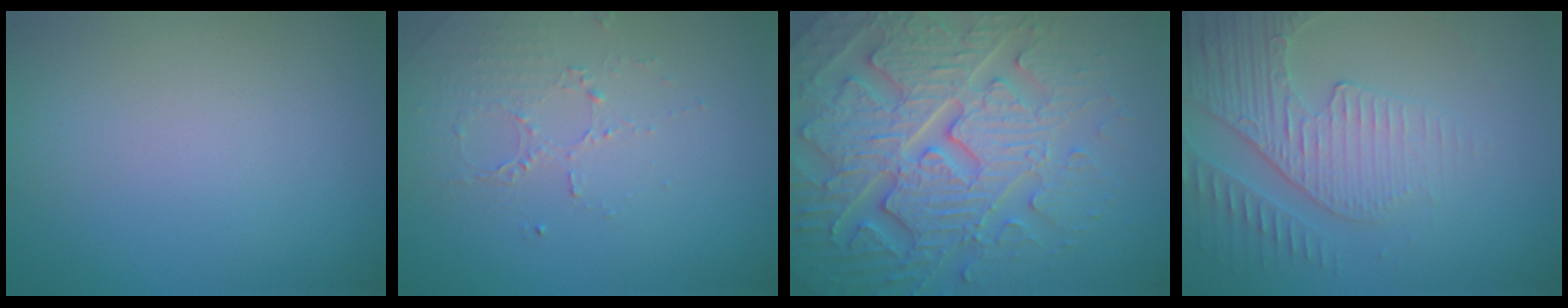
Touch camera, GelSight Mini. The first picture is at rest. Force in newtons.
{"total": 1.6, "press": 1.0, "slide": 1.3}
{"total": 7.9, "press": 7.7, "slide": 1.9}
{"total": 4.0, "press": 3.9, "slide": 1.0}